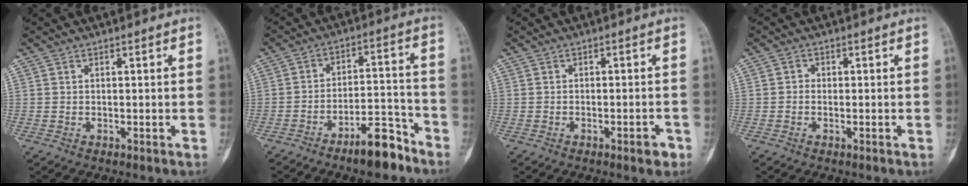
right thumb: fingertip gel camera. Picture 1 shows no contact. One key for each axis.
{"total": 9.8, "fx": -7.2, "fy": 3.2, "fz": 5.8, "tx": -0.080, "ty": 0.069, "tz": -0.121}
{"total": 2.5, "fx": -1.5, "fy": 0.8, "fz": 1.8, "tx": -0.022, "ty": 0.009, "tz": -0.022}
{"total": 1.1, "fx": -0.4, "fy": 0.9, "fz": 0.5, "tx": 0.002, "ty": 0.004, "tz": -0.013}